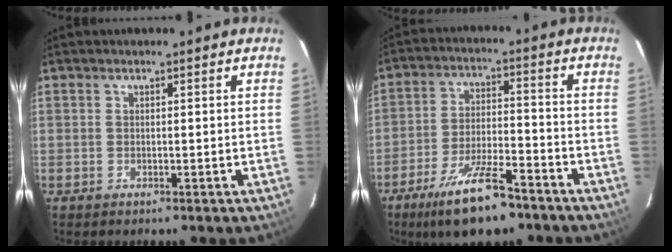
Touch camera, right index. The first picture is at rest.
{"total": 12.7, "force": [-9.1, 3.5, 8.1], "torque": [-0.171, -0.017, -0.155]}